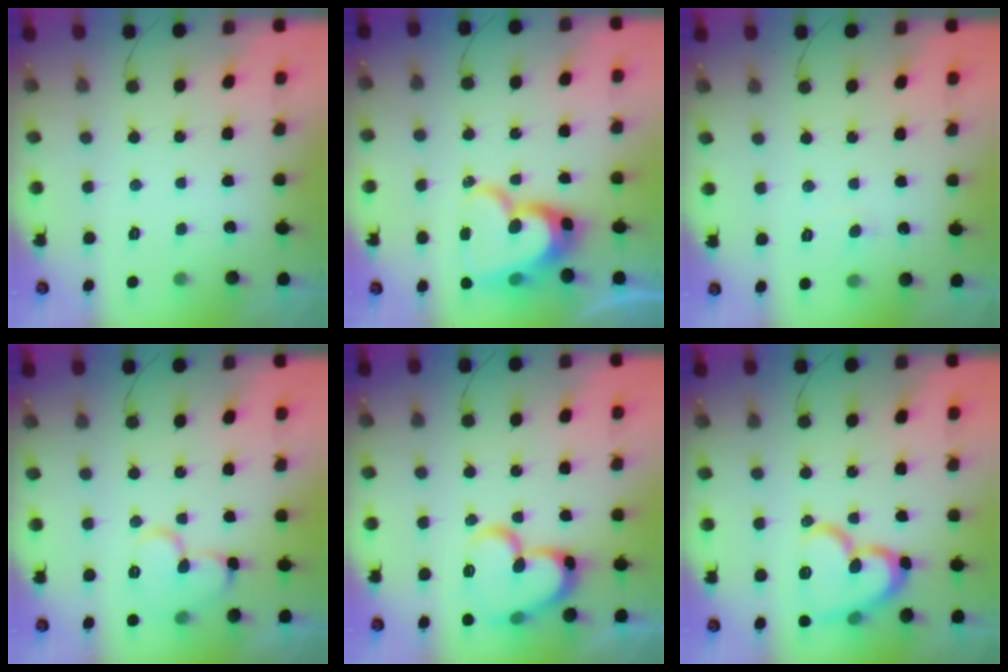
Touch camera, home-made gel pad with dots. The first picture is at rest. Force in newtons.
{"total": 18.5, "press": 18.4, "slide": 1.6}
{"total": 4.4, "press": 4.4, "slide": 0.3}
{"total": 12.3, "press": 12.2, "slide": 1.3}
{"total": 18.5, "press": 18.4, "slide": 1.9}
{"total": 16.5, "press": 16.4, "slide": 1.8}